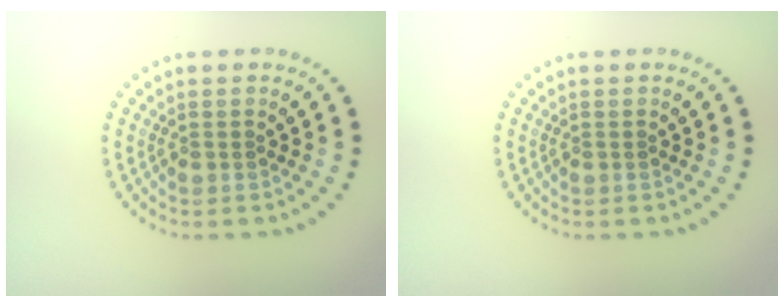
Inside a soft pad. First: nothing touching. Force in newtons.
{"total": 0.0}